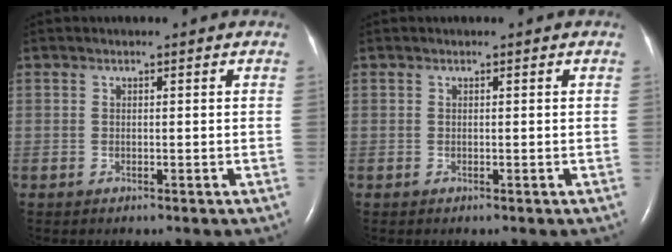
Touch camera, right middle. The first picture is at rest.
{"total": 0.0}